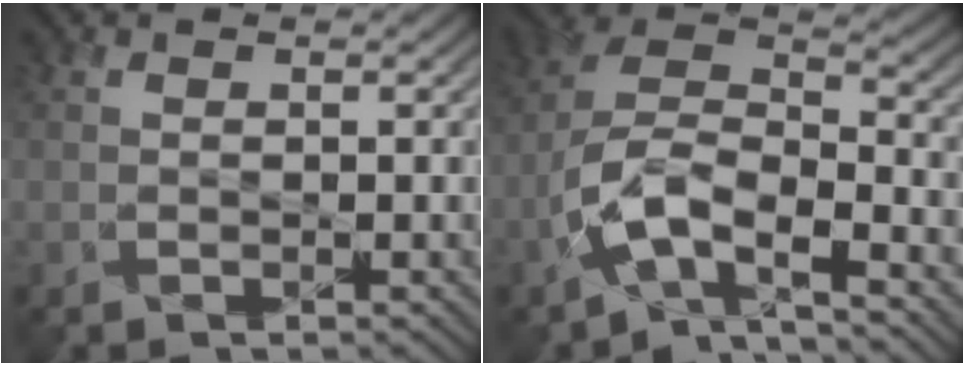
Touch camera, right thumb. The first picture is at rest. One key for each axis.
{"total": 9.4, "fx": -5.2, "fy": 4.0, "fz": 6.7, "tx": -0.135, "ty": -0.004, "tz": -0.113}